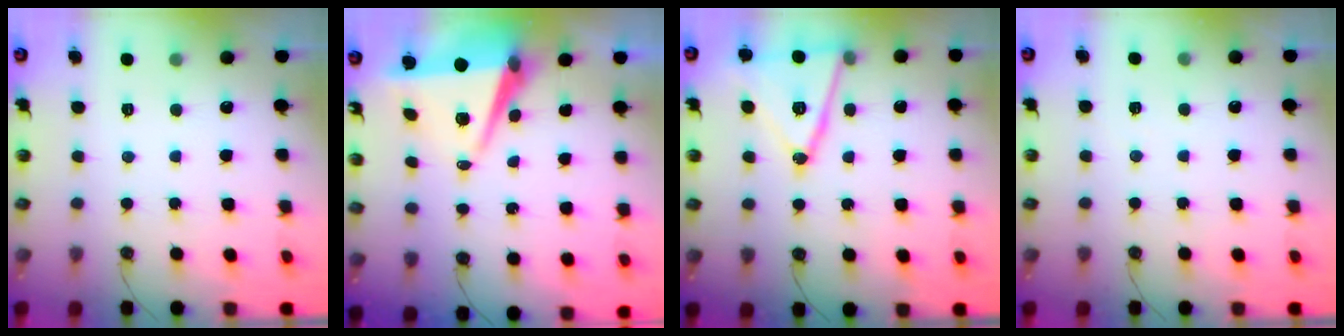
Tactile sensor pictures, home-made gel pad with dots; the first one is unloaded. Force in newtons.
{"total": 8.3, "press": 7.2, "slide": 4.2}
{"total": 17.0, "press": 16.6, "slide": 3.4}
{"total": 2.4, "press": 2.2, "slide": 1.1}